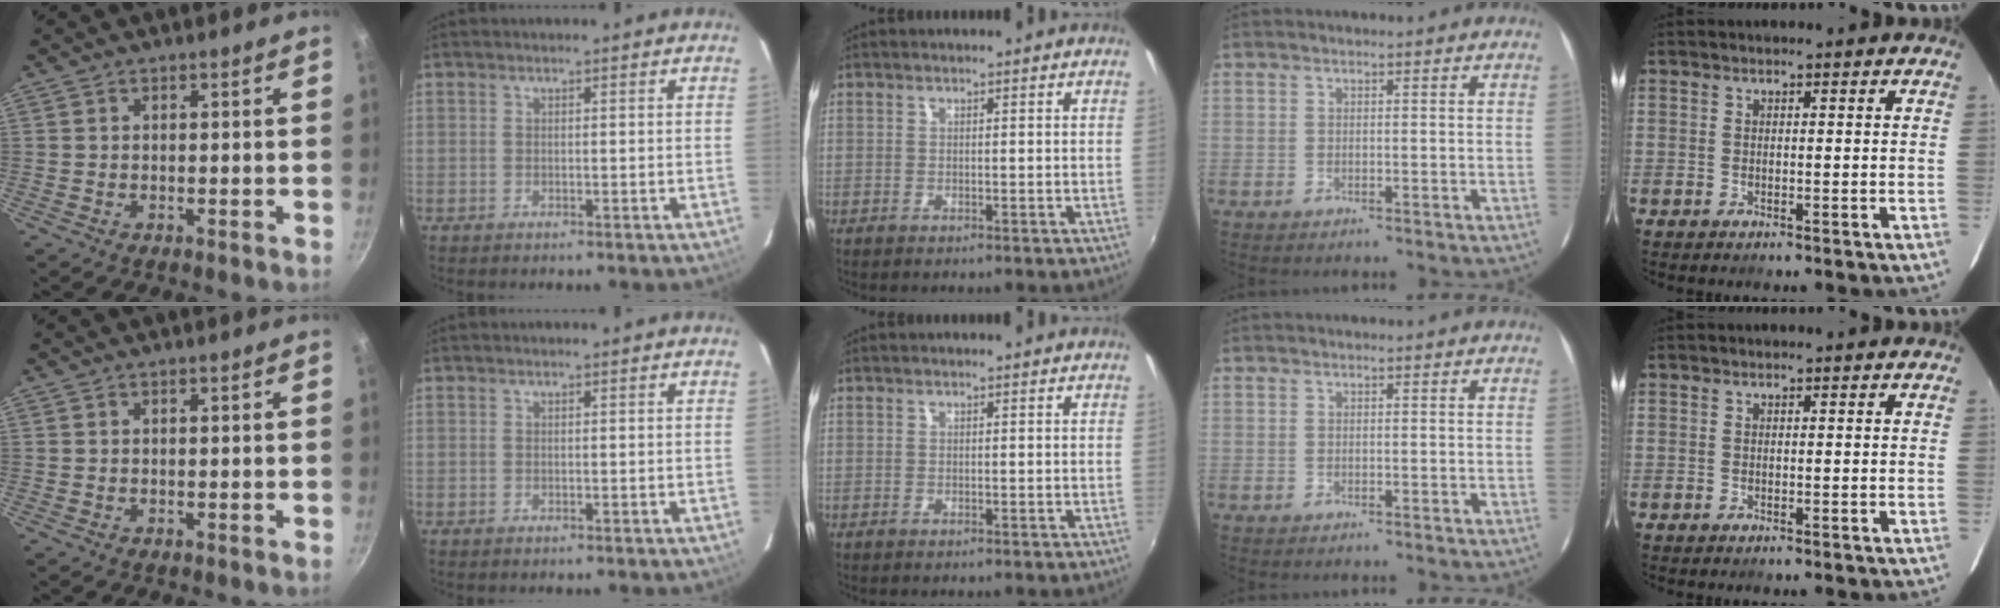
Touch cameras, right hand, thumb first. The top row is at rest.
{}